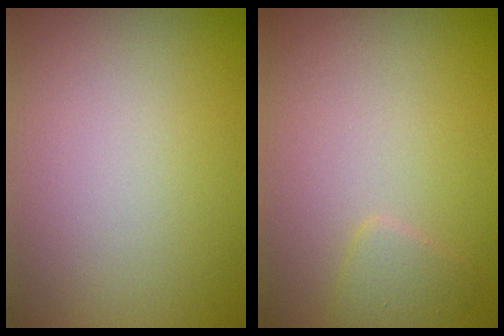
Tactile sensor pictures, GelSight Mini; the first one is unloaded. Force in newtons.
{"total": 1.2, "press": 1.2, "slide": 0.1}